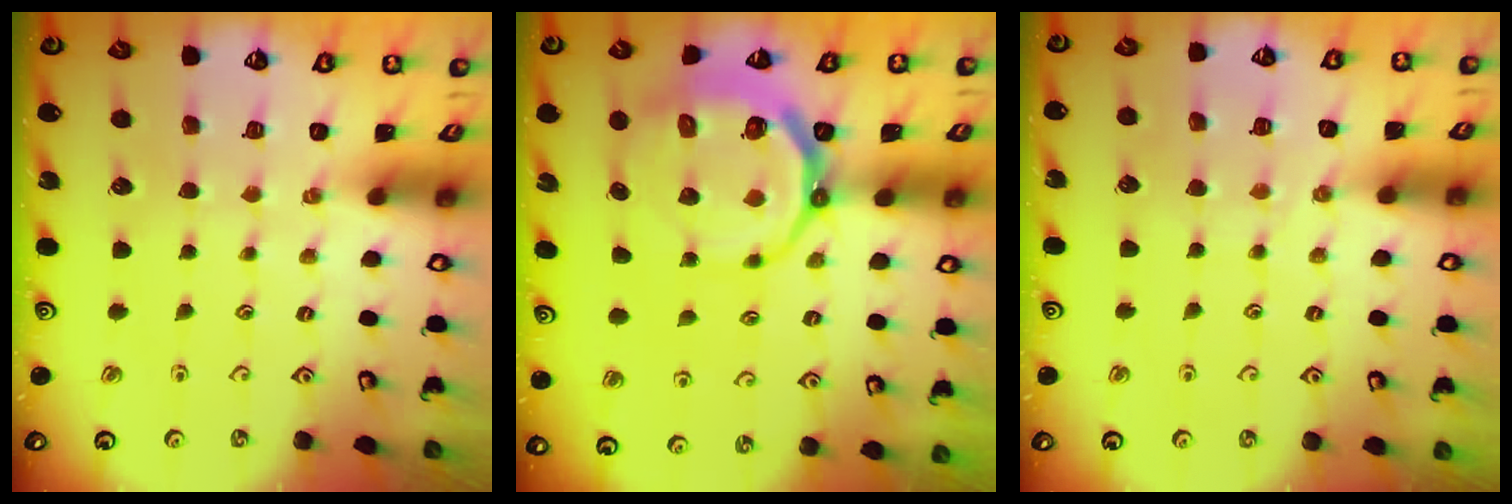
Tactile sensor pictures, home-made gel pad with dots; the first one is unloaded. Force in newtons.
{"total": 13.0, "press": 12.4, "slide": 3.7}
{"total": 4.8, "press": 4.7, "slide": 0.7}